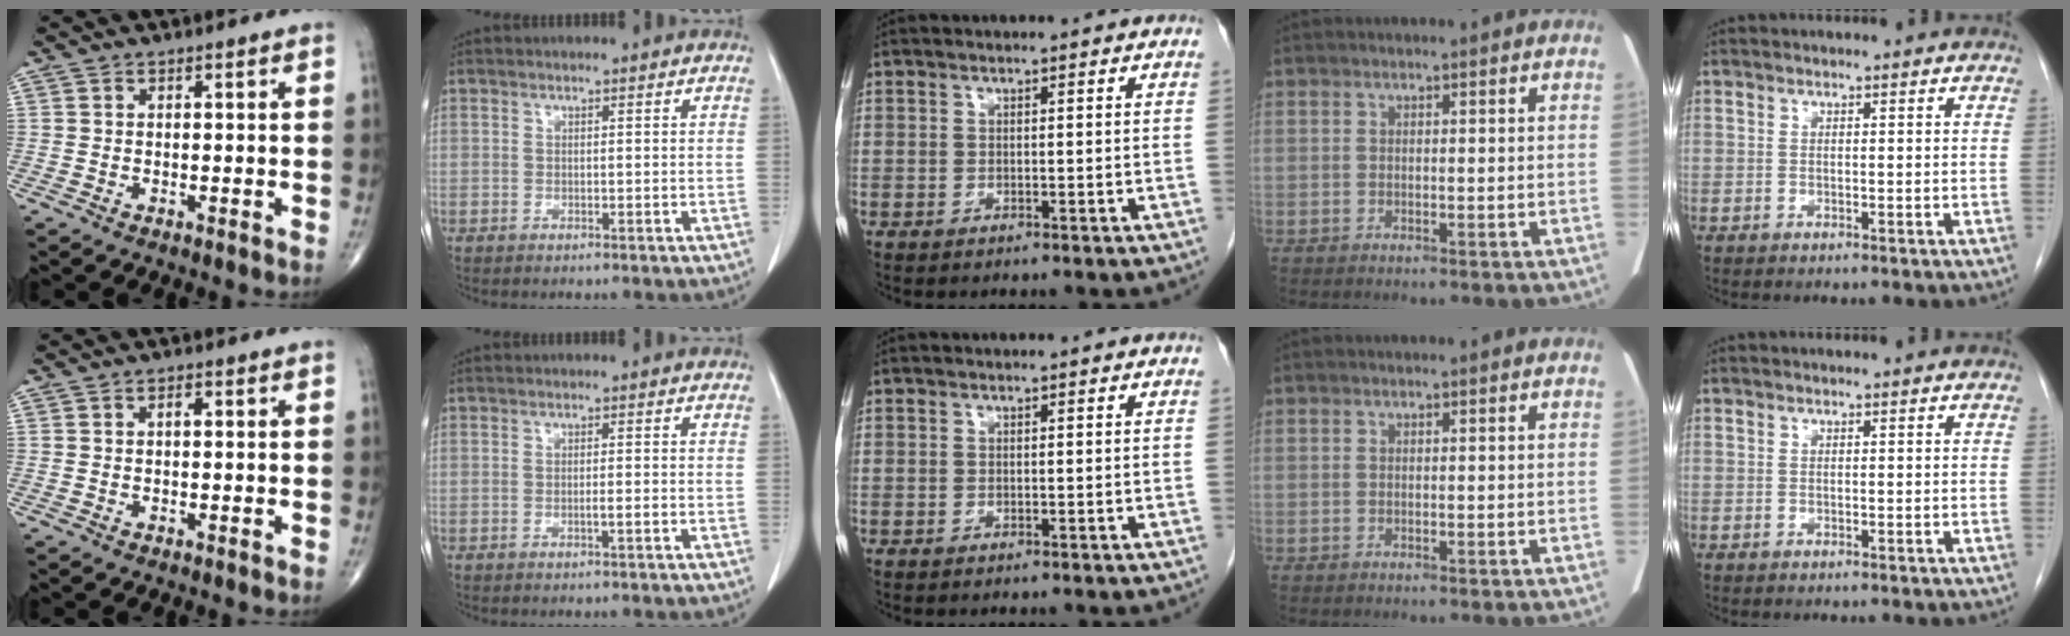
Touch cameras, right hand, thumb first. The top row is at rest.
{"thumb": {"total": 1.4, "force": [0.2, 0.7, 1.1], "torque": [-0.020, 0.003, 0.002]}, "index": {"total": 1.0, "force": [-0.4, -0.1, 0.9], "torque": [-0.017, 0.000, -0.006]}}